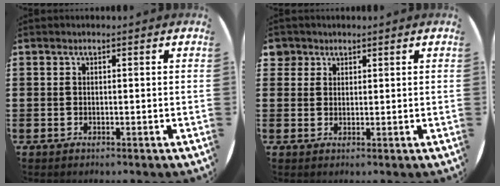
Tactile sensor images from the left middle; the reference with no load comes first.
{"total": 2.2, "force": [1.6, 1.4, -0.1], "torque": [0.004, 0.004, 0.031]}